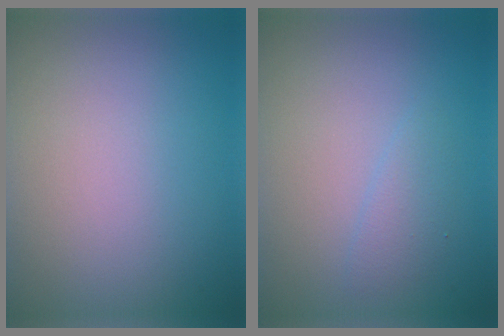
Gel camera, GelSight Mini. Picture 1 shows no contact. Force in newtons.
{"total": 1.2, "press": 1.2, "slide": 0.1}